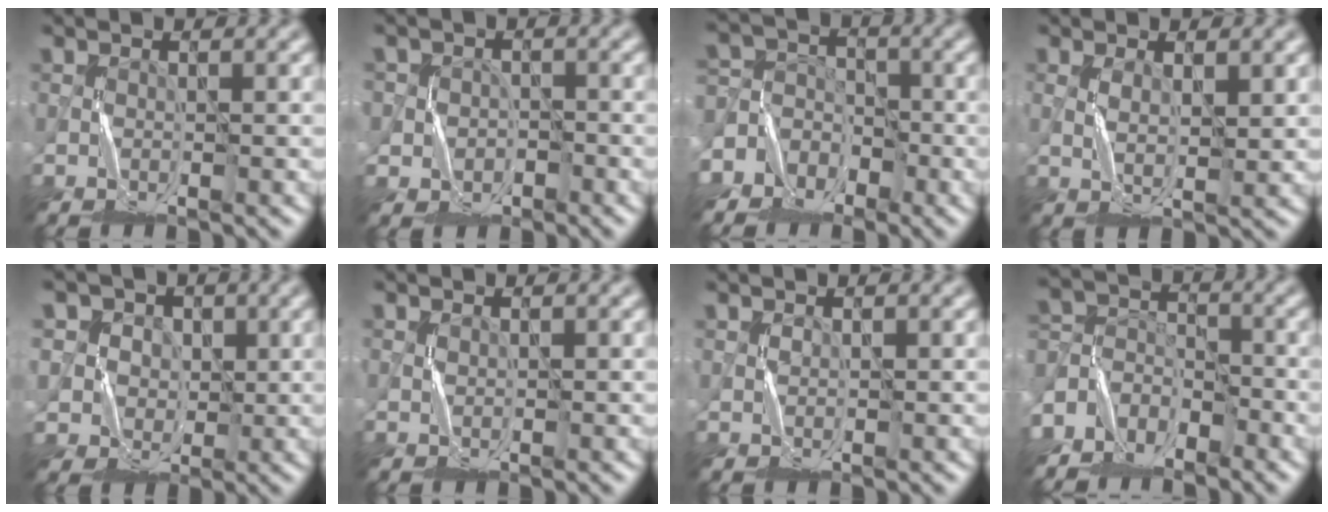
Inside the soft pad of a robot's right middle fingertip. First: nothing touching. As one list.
[{"total": 3.1, "force": [-0.6, 3.1, 0.4], "torque": [0.003, 0.007, -0.028]}, {"total": 6.1, "force": [-3.8, 4.8, 0.3], "torque": [0.009, 0.013, -0.093]}, {"total": 1.9, "force": [0.5, 0.7, 1.6], "torque": [-0.040, -0.002, 0.014]}, {"total": 5.5, "force": [2.2, 4.9, 1.3], "torque": [-0.035, 0.004, 0.034]}, {"total": 0.0}, {"total": 0.6, "force": [0.5, 0.3, 0.0], "torque": [-0.004, 0.000, 0.013]}, {"total": 5.0, "force": [-4.4, 2.3, 0.5], "torque": [-0.006, 0.004, -0.094]}]